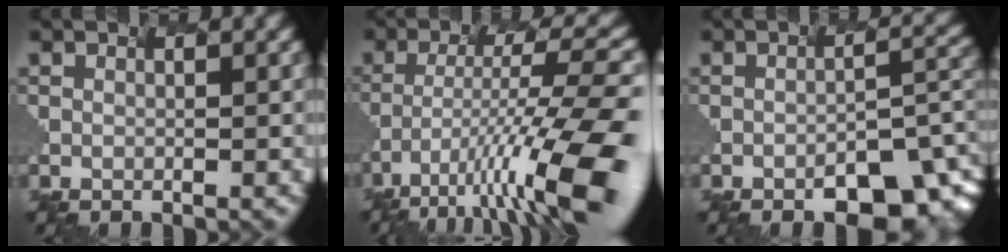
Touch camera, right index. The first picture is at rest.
{"total": 12.1, "force": [-7.3, 1.9, 9.5], "torque": [-0.179, 0.006, -0.099]}
{"total": 6.1, "force": [-3.7, 1.9, 4.5], "torque": [-0.074, -0.006, -0.028]}